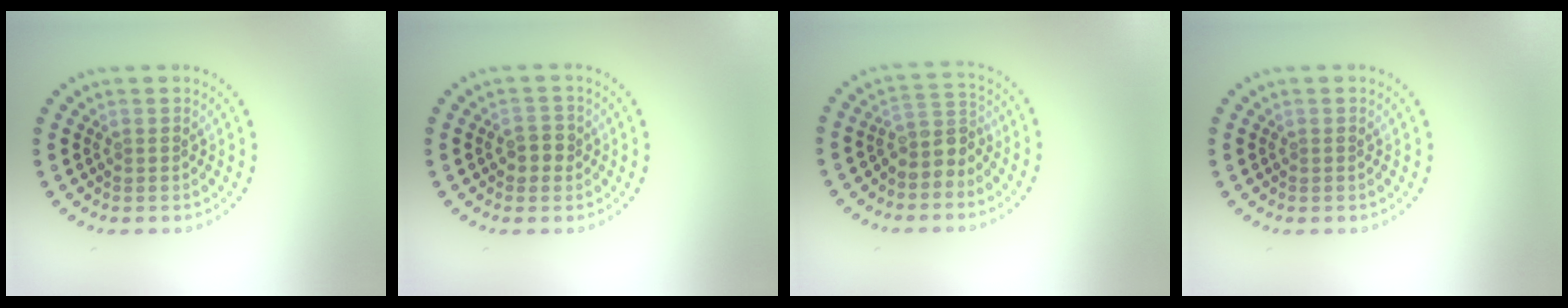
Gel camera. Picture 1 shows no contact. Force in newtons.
{"total": 1.9, "press": 1.8, "slide": 0.5}
{"total": 2.7, "press": 2.1, "slide": 1.7}
{"total": 0.0}